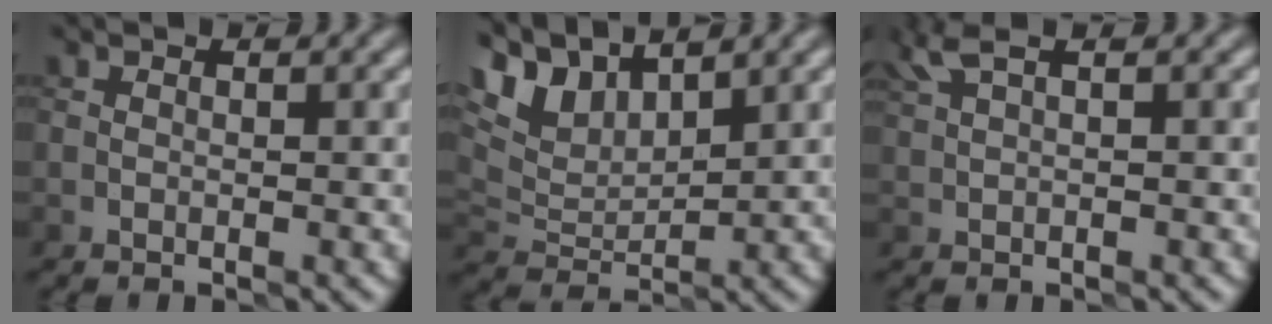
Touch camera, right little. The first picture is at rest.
{"total": 6.2, "force": [4.7, 2.2, 3.3], "torque": [-0.081, 0.010, 0.090]}
{"total": 2.6, "force": [1.7, 0.4, 1.9], "torque": [-0.051, 0.012, 0.040]}